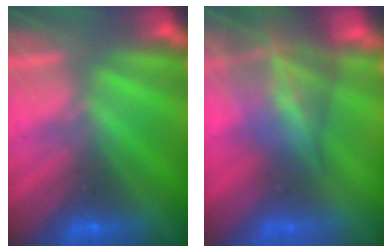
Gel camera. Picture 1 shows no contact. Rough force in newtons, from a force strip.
{"total": 7.6}